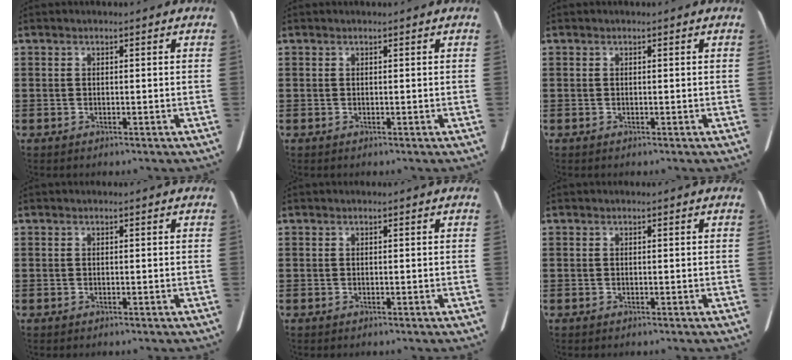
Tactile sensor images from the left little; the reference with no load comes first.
{"total": 0.0}
{"total": 0.0}
{"total": 0.0}
{"total": 0.0}
{"total": 0.0}